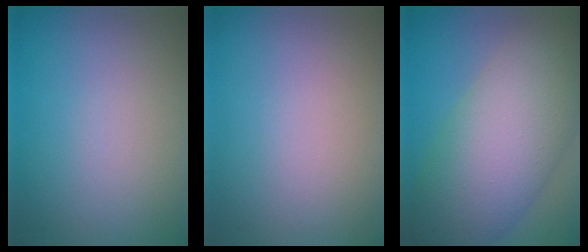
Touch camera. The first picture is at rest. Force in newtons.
{"total": 0.0}
{"total": 11.8, "press": 11.8, "slide": 0.2}